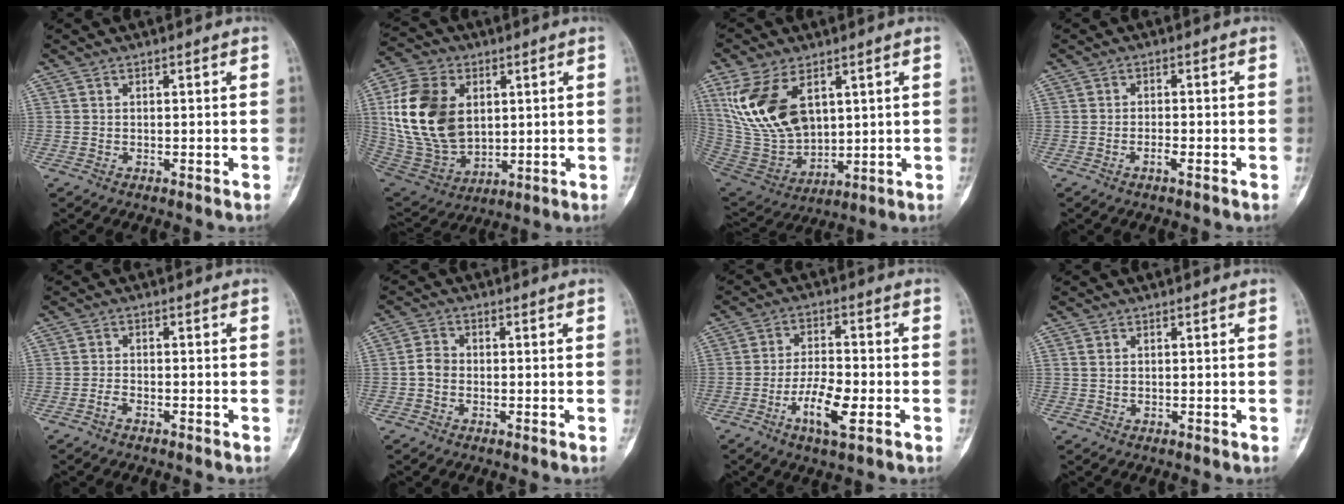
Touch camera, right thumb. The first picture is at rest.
{"total": 19.7, "force": [3.5, 13.5, 13.9], "torque": [-0.263, -0.011, 0.081]}
{"total": 17.0, "force": [6.4, 10.0, 12.2], "torque": [-0.227, -0.024, 0.145]}
{"total": 1.8, "force": [-1.0, 0.4, 1.4], "torque": [-0.032, 0.006, -0.018]}
{"total": 1.7, "force": [-1.2, 0.7, 0.9], "torque": [-0.024, 0.009, -0.025]}
{"total": 2.7, "force": [-0.7, 2.2, 1.6], "torque": [-0.024, 0.008, -0.019]}
{"total": 8.5, "force": [-3.3, 2.8, 7.3], "torque": [-0.139, 0.012, -0.061]}
{"total": 0.9, "force": [0.3, 0.6, 0.6], "torque": [-0.016, 0.003, 0.010]}